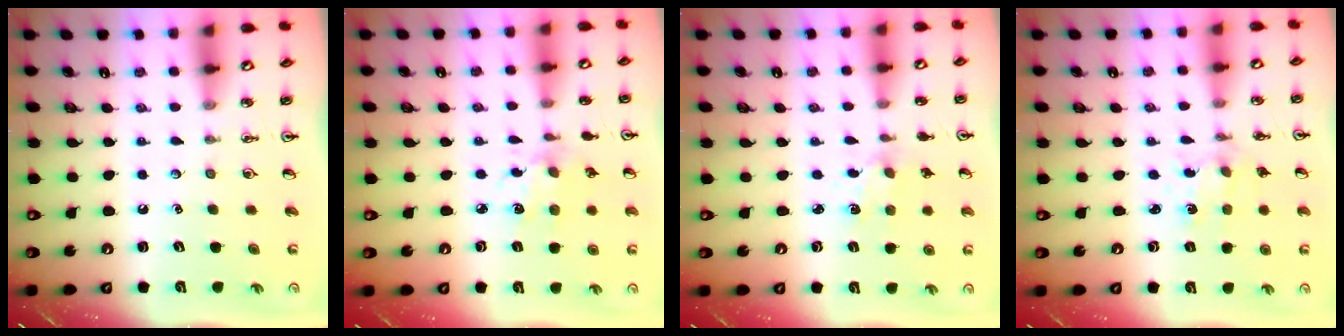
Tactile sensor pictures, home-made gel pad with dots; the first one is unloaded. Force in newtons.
{"total": 4.8, "press": 4.6, "slide": 1.5}
{"total": 2.1, "press": 2.0, "slide": 0.3}
{"total": 1.8, "press": 1.8, "slide": 0.3}